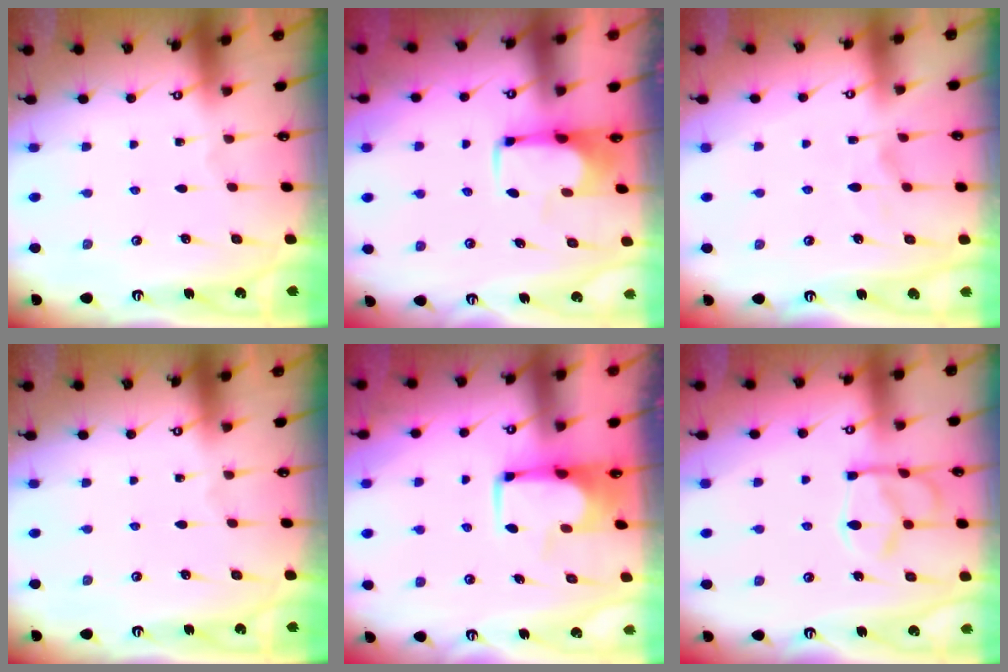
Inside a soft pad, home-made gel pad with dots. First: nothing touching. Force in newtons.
{"total": 1.4, "press": 1.3, "slide": 0.5}
{"total": 2.3, "press": 2.0, "slide": 1.2}
{"total": 0.0}
{"total": 2.2, "press": 2.2, "slide": 0.2}
{"total": 13.0, "press": 12.9, "slide": 1.4}